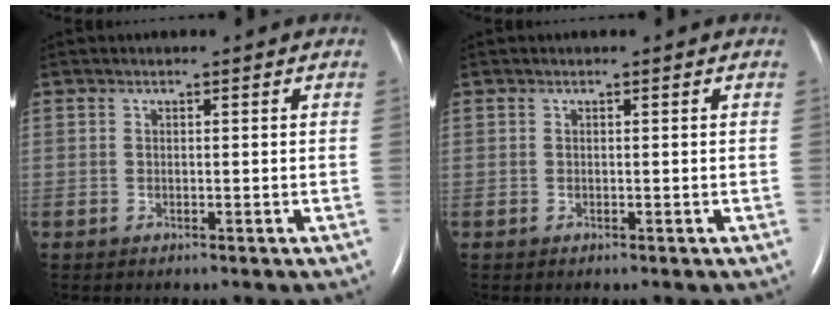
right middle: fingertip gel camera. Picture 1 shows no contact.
{"total": 0.0}